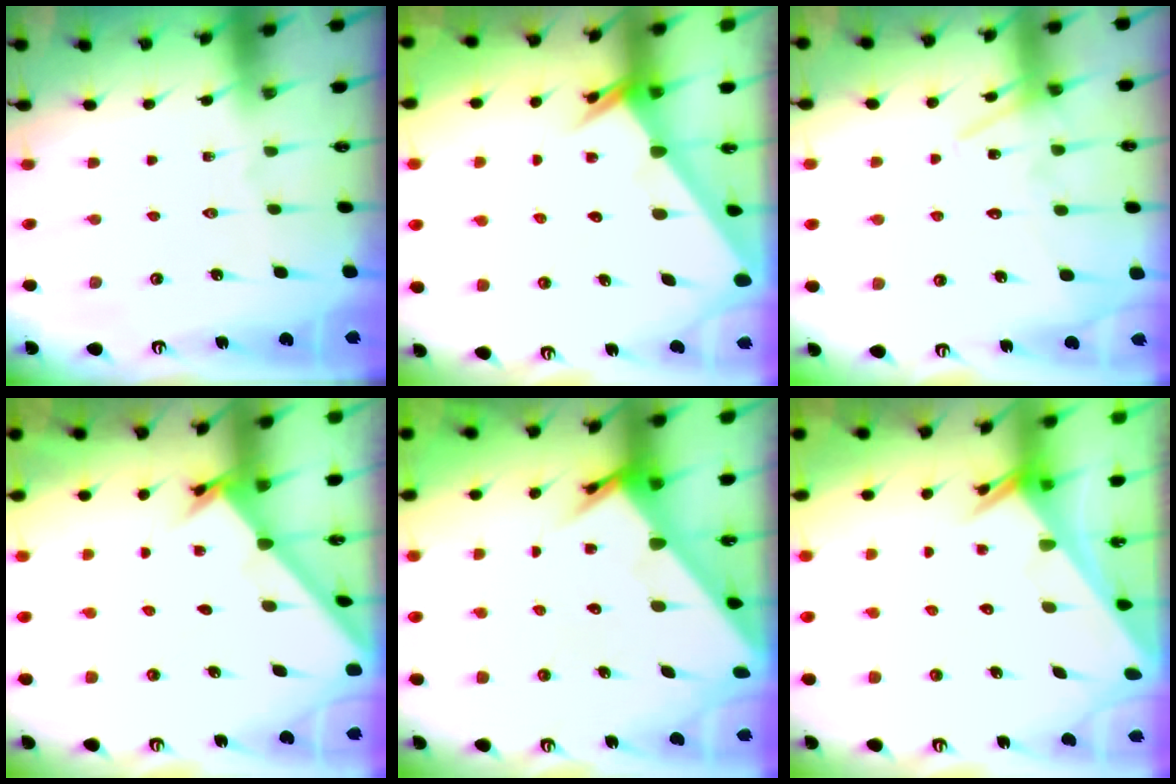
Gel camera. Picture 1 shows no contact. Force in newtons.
{"total": 2.5, "press": 2.5, "slide": 0.1}
{"total": 14.7, "press": 14.7, "slide": 1.0}
{"total": 1.8, "press": 1.8, "slide": 0.2}
{"total": 5.4, "press": 5.4, "slide": 0.5}
{"total": 2.7, "press": 2.7, "slide": 0.1}